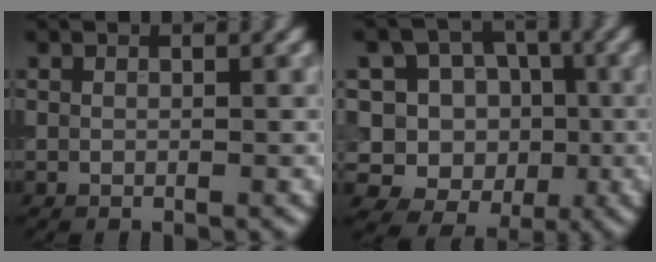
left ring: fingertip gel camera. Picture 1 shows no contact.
{"total": 12.6, "force": [0.3, 11.9, 3.9], "torque": [-0.112, 0.051, -0.012]}